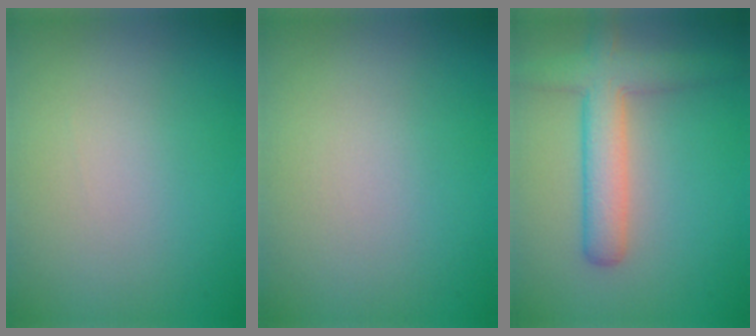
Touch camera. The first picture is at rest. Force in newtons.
{"total": 0.0}
{"total": 4.6, "press": 4.6, "slide": 0.2}